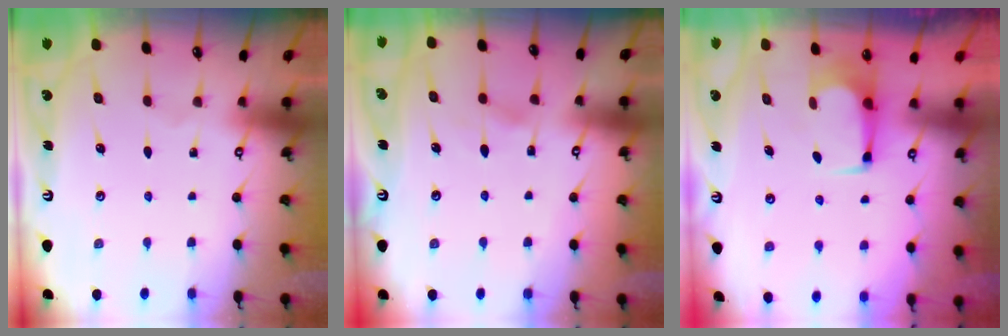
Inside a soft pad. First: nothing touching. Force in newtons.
{"total": 5.4, "press": 5.4, "slide": 0.5}
{"total": 2.4, "press": 2.4, "slide": 0.4}